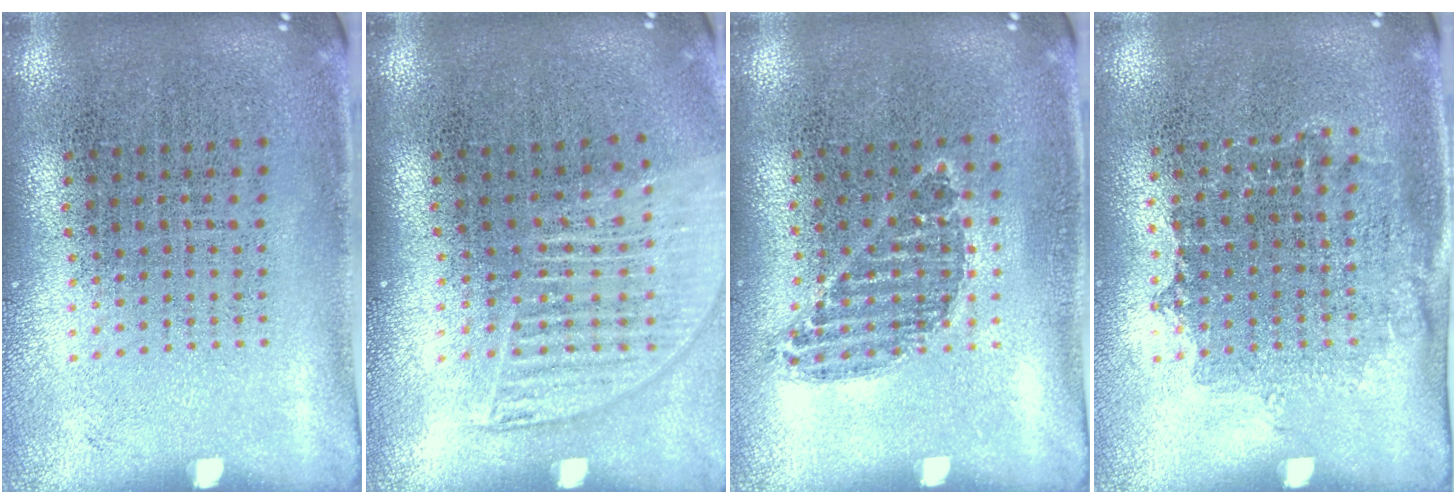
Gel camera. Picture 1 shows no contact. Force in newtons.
{"total": 1.5, "press": 1.3, "slide": 0.7}
{"total": 0.8, "press": 0.7, "slide": 0.4}
{"total": 0.9, "press": 0.7, "slide": 0.6}